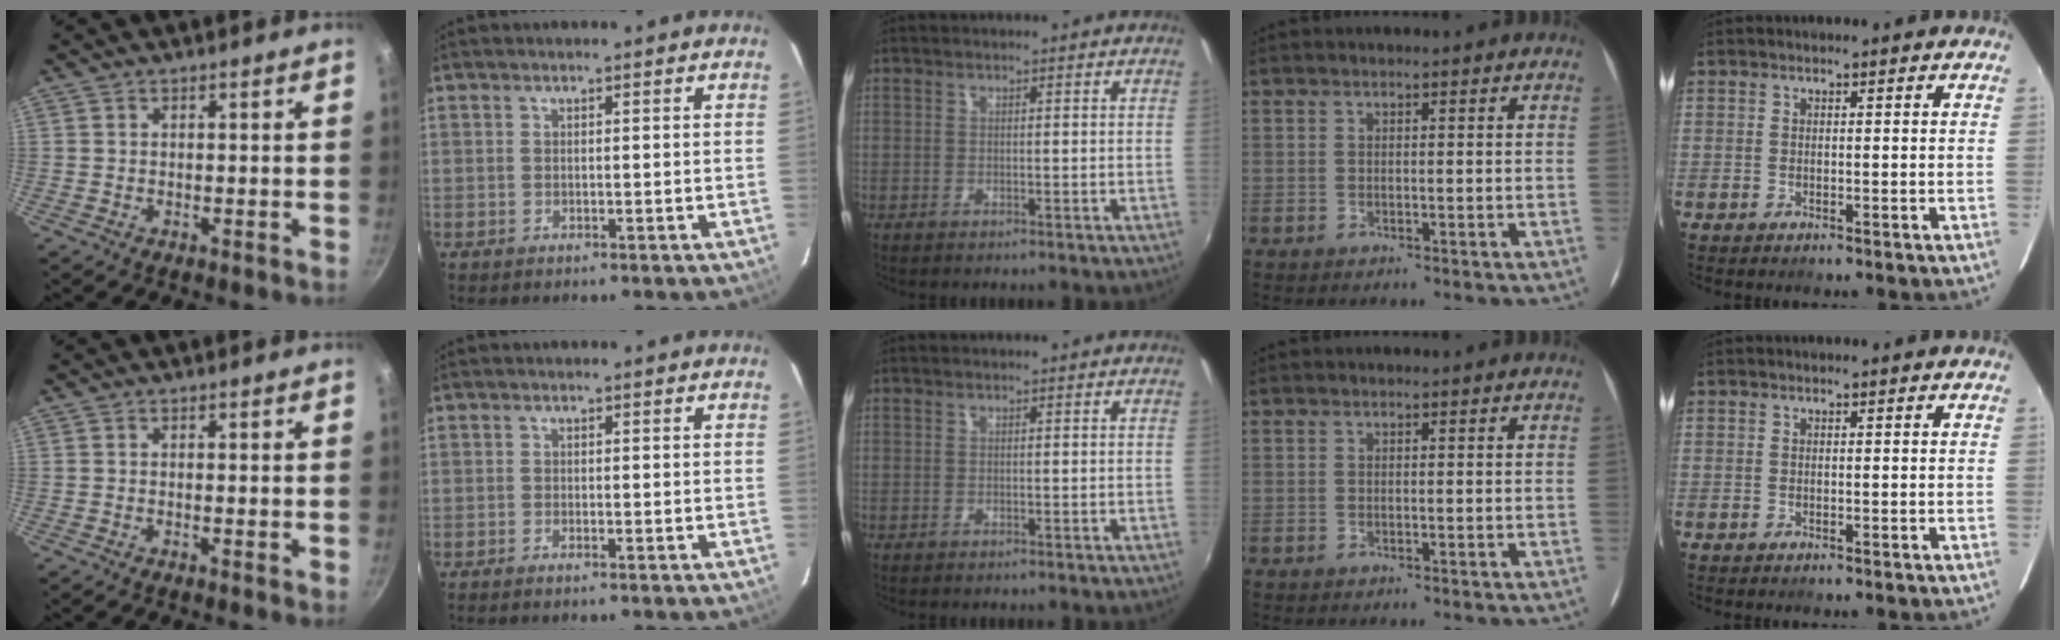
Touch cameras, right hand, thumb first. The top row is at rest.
{"thumb": {"total": 0.7, "force": [-0.1, 0.0, 0.7], "torque": [-0.011, -0.002, -0.003]}, "index": {"total": 0.8, "force": [-0.7, 0.1, 0.5], "torque": [-0.013, 0.000, -0.015]}}